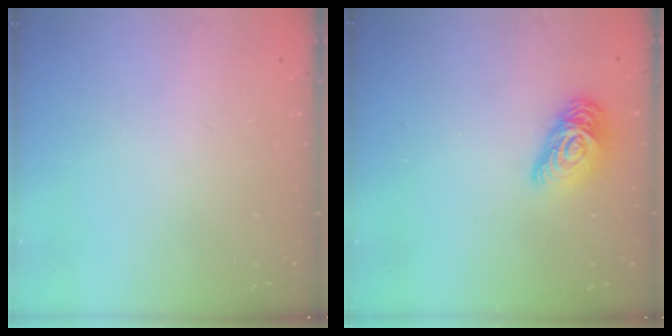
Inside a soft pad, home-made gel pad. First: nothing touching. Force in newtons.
{"total": 11.5, "press": 11.5, "slide": 0.4}